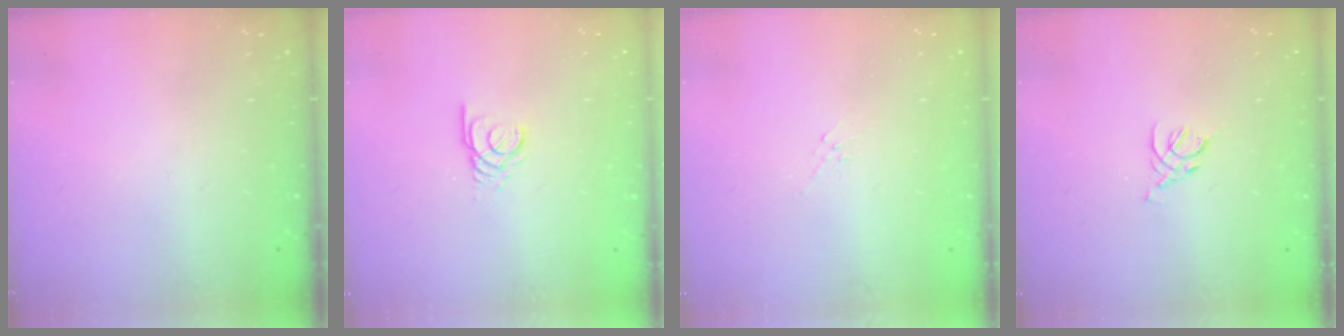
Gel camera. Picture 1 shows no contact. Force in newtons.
{"total": 2.5, "press": 2.5, "slide": 0.2}
{"total": 2.1, "press": 2.0, "slide": 0.6}
{"total": 2.5, "press": 2.5, "slide": 0.7}